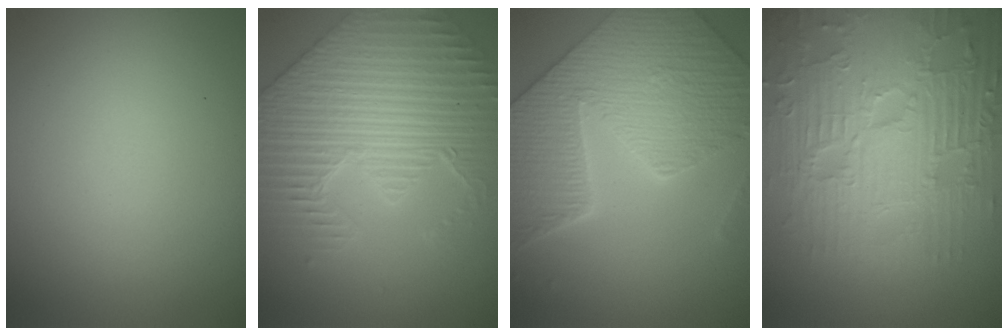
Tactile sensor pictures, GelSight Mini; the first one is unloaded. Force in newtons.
{"total": 5.6, "press": 5.2, "slide": 2.2}
{"total": 8.2, "press": 6.8, "slide": 4.5}
{"total": 9.4, "press": 6.9, "slide": 6.5}